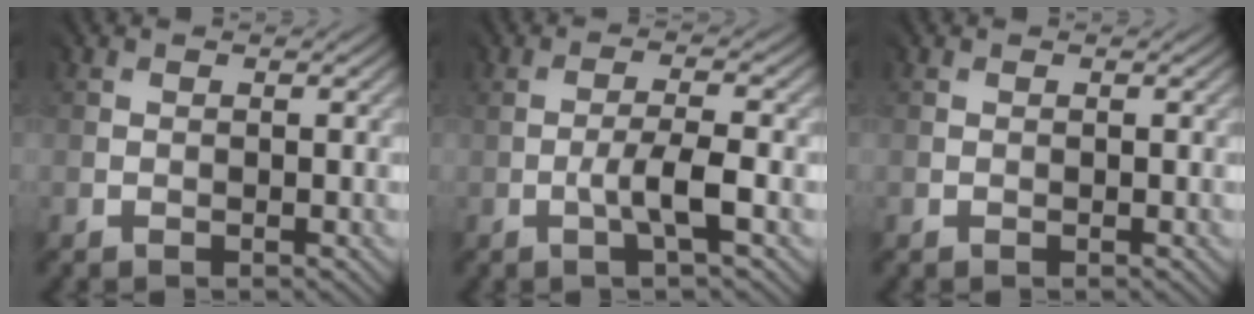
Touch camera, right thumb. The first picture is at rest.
{"total": 2.3, "force": [-1.3, -0.4, 1.8], "torque": [-0.029, 0.008, -0.025]}
{"total": 0.0}